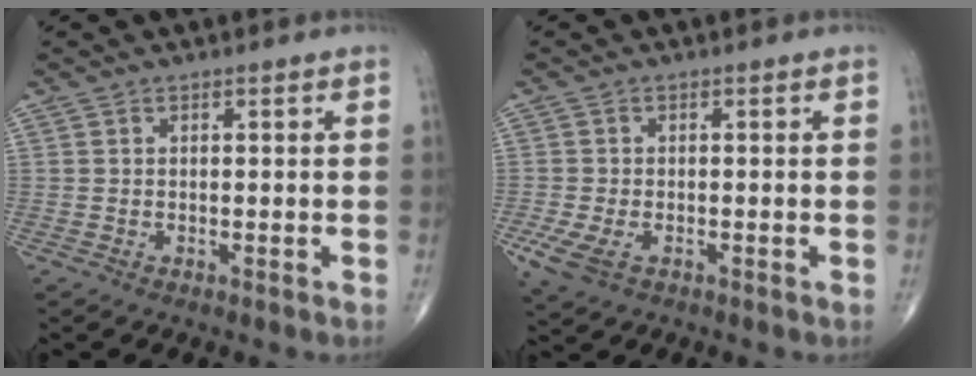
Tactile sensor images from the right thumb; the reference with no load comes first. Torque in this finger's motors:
{"motor_torque": [0.87, 0.74, 0.61, -0.83, 0.07]}